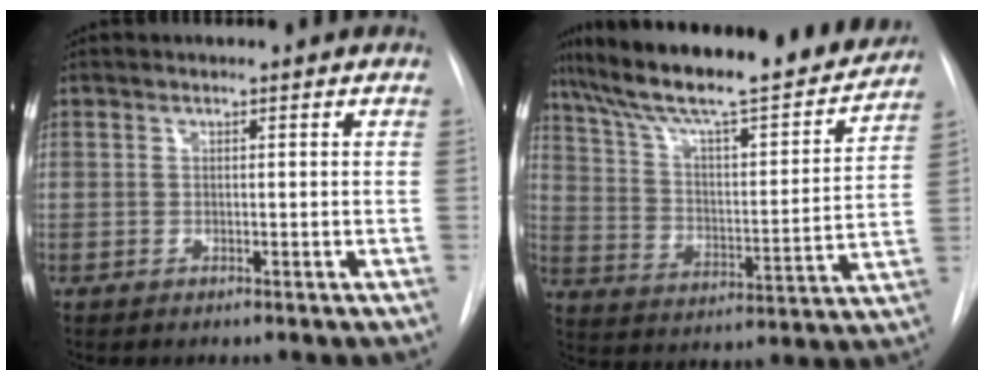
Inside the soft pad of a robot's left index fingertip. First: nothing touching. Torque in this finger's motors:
{"motor_torque": [0.09, -1.07, 0.38, 0.16]}